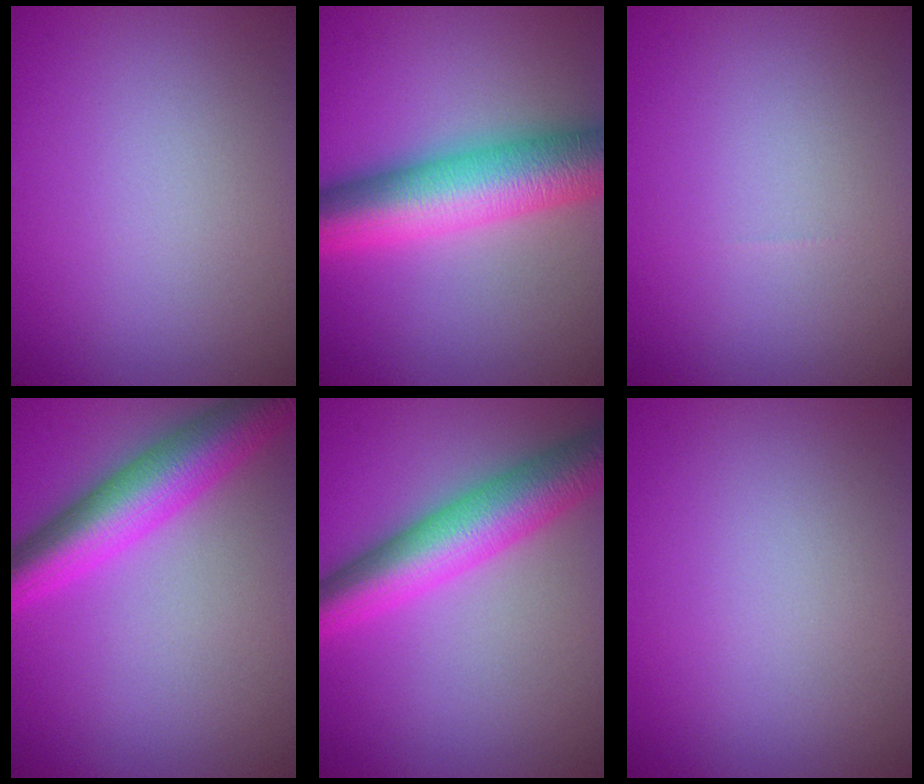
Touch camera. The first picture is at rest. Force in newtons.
{"total": 10.6, "press": 10.6, "slide": 0.1}
{"total": 0.0}
{"total": 7.5, "press": 7.5, "slide": 0.2}
{"total": 7.8, "press": 7.8, "slide": 0.1}
{"total": 0.0}